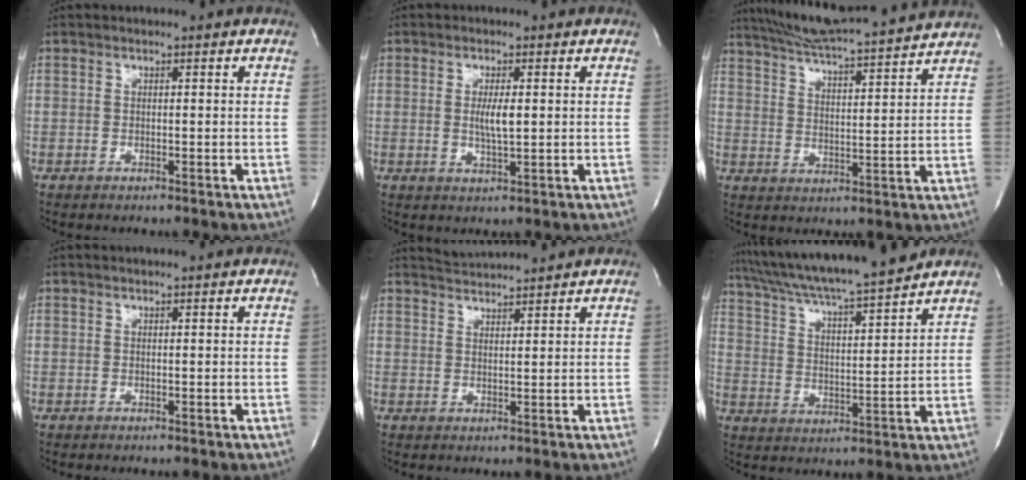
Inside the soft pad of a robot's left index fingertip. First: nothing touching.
{"total": 3.4, "force": [0.2, 0.5, 3.3], "torque": [-0.064, -0.007, 0.004]}
{"total": 18.2, "force": [16.7, 0.4, 7.2], "torque": [-0.126, 0.011, 0.244]}
{"total": 1.2, "force": [1.1, 0.0, 0.5], "torque": [-0.008, 0.013, 0.018]}
{"total": 3.7, "force": [3.6, -0.8, -0.1], "torque": [-0.004, 0.006, 0.067]}
{"total": 16.6, "force": [15.0, -0.6, 7.1], "torque": [-0.132, 0.001, 0.238]}